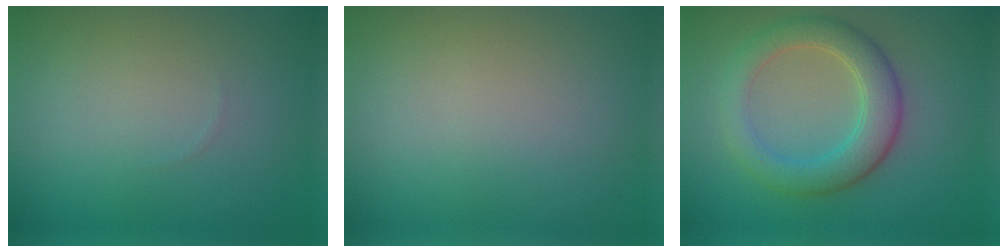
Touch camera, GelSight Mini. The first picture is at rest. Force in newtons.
{"total": 0.0}
{"total": 4.8, "press": 4.8, "slide": 0.3}